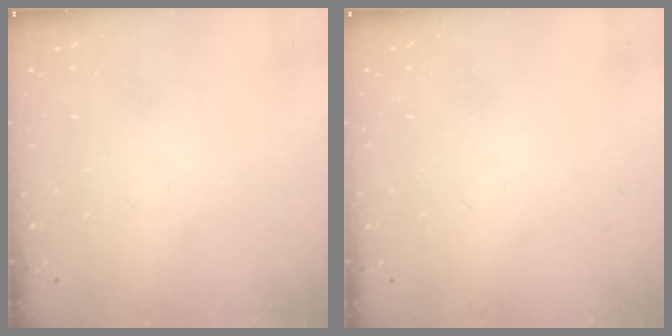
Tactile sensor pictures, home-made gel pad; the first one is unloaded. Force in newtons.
{"total": 0.8, "press": 0.8, "slide": 0.0}